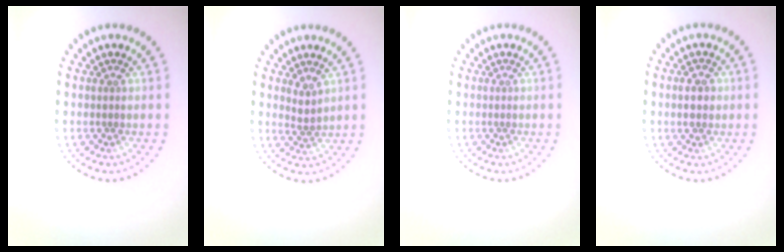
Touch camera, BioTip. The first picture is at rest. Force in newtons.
{"total": 1.4, "press": 1.1, "slide": 0.9}
{"total": 0.0}
{"total": 2.3, "press": 2.3, "slide": 0.1}